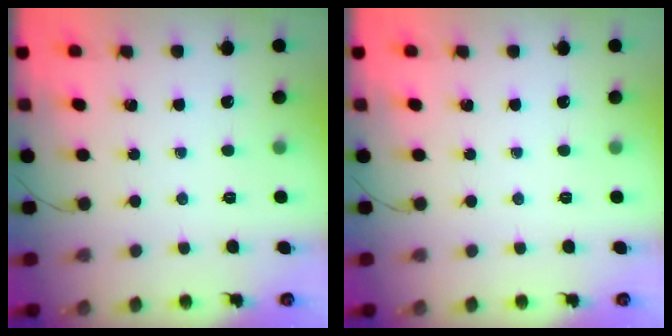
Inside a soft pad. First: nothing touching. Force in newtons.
{"total": 0.0}